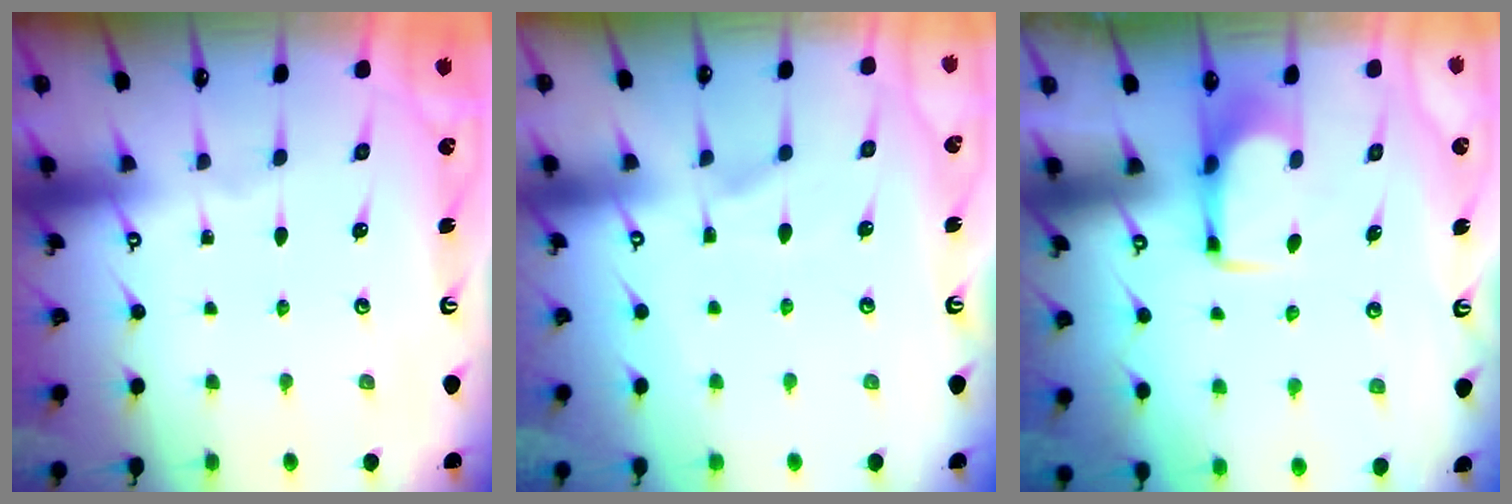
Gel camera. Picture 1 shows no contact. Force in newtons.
{"total": 1.7, "press": 1.1, "slide": 1.2}
{"total": 1.7, "press": 1.6, "slide": 0.4}